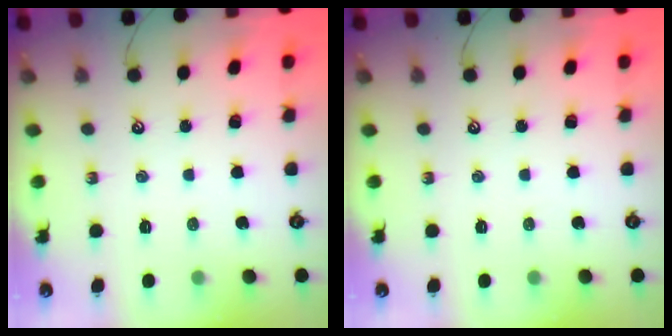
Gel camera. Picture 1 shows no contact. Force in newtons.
{"total": 0.0}